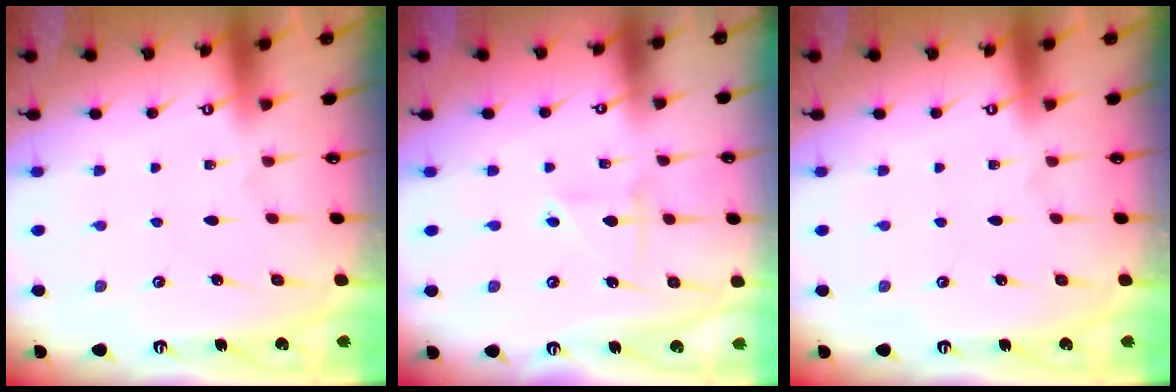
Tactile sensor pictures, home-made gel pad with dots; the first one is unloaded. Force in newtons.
{"total": 3.9, "press": 3.9, "slide": 0.4}
{"total": 0.0}